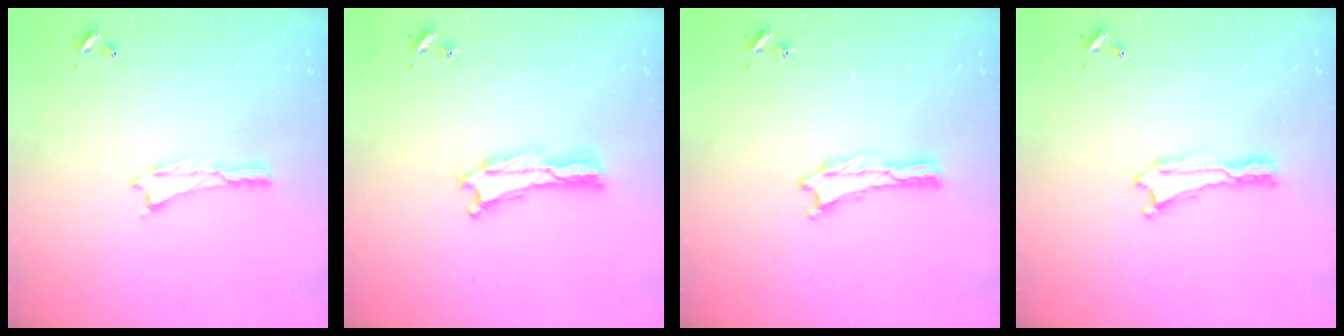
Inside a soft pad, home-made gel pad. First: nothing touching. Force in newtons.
{"total": 0.7, "press": 0.6, "slide": 0.2}
{"total": 0.0}
{"total": 0.0}